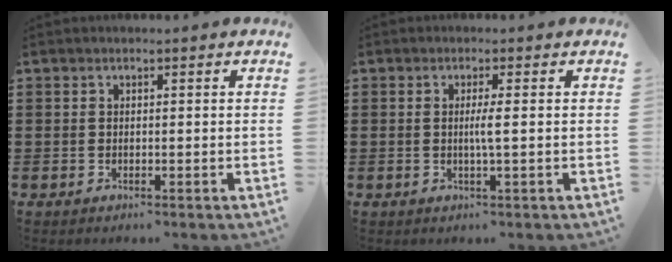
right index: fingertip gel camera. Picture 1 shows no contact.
{"total": 2.4, "force": [-0.1, -0.3, 2.4], "torque": [-0.044, -0.006, -0.005]}